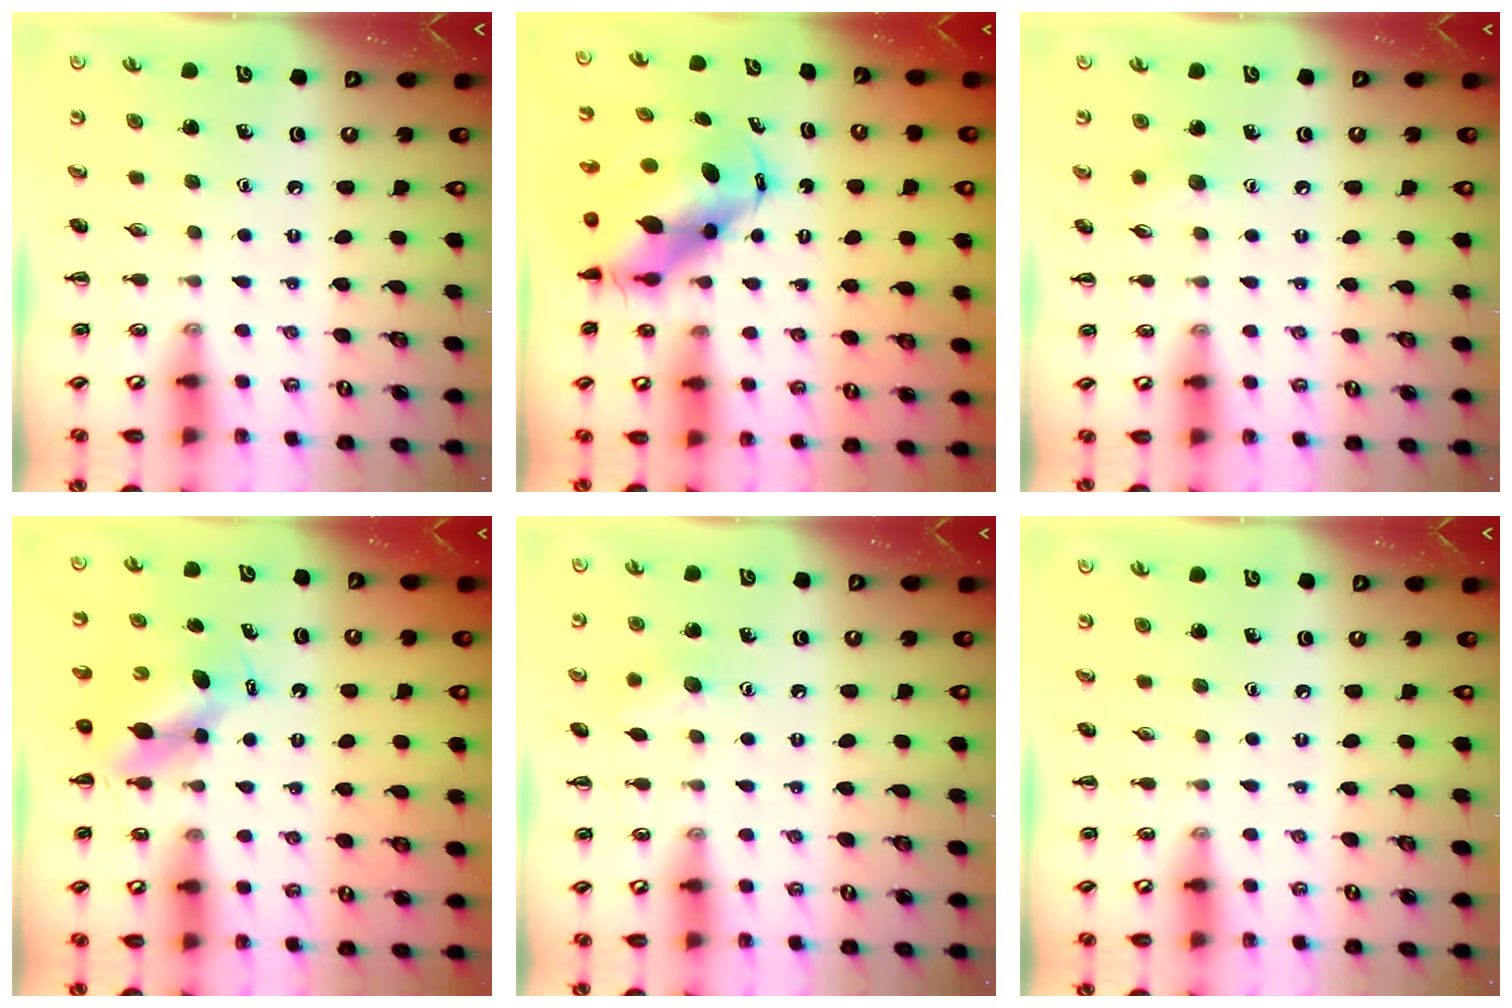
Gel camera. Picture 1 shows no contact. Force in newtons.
{"total": 8.9, "press": 8.6, "slide": 2.1}
{"total": 6.2, "press": 6.0, "slide": 1.6}
{"total": 6.1, "press": 6.0, "slide": 1.1}
{"total": 6.9, "press": 6.7, "slide": 1.7}
{"total": 0.0}